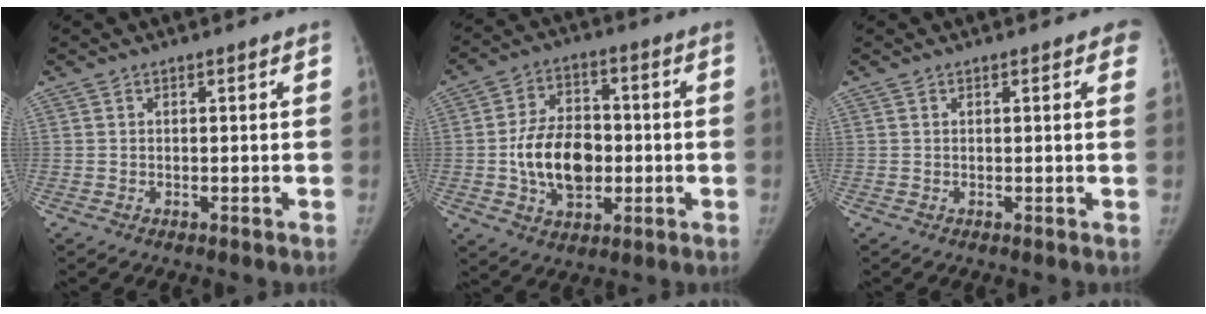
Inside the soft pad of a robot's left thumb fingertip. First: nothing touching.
{"total": 13.5, "force": [-1.7, 9.4, 9.6], "torque": [-0.134, 0.017, -0.028]}
{"total": 1.5, "force": [0.9, 0.8, 0.8], "torque": [0.008, 0.000, 0.001]}